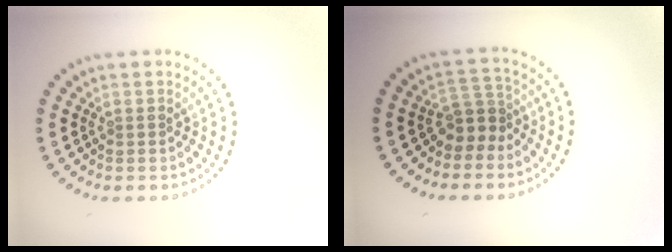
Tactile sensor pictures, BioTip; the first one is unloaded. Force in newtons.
{"total": 2.5, "press": 1.8, "slide": 1.7}